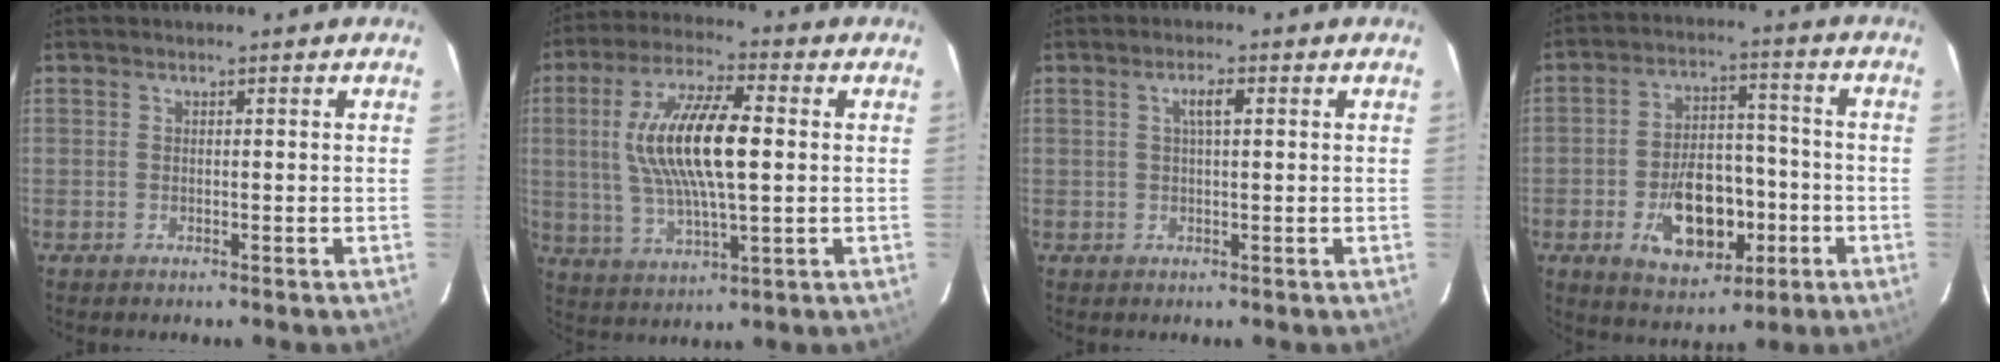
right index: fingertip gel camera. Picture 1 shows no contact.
{"total": 15.7, "force": [1.7, 4.7, 14.9], "torque": [-0.287, 0.010, 0.036]}
{"total": 2.5, "force": [0.7, 0.6, 2.3], "torque": [-0.044, 0.006, 0.013]}
{"total": 14.1, "force": [-4.9, 8.4, 10.3], "torque": [-0.190, 0.017, -0.060]}